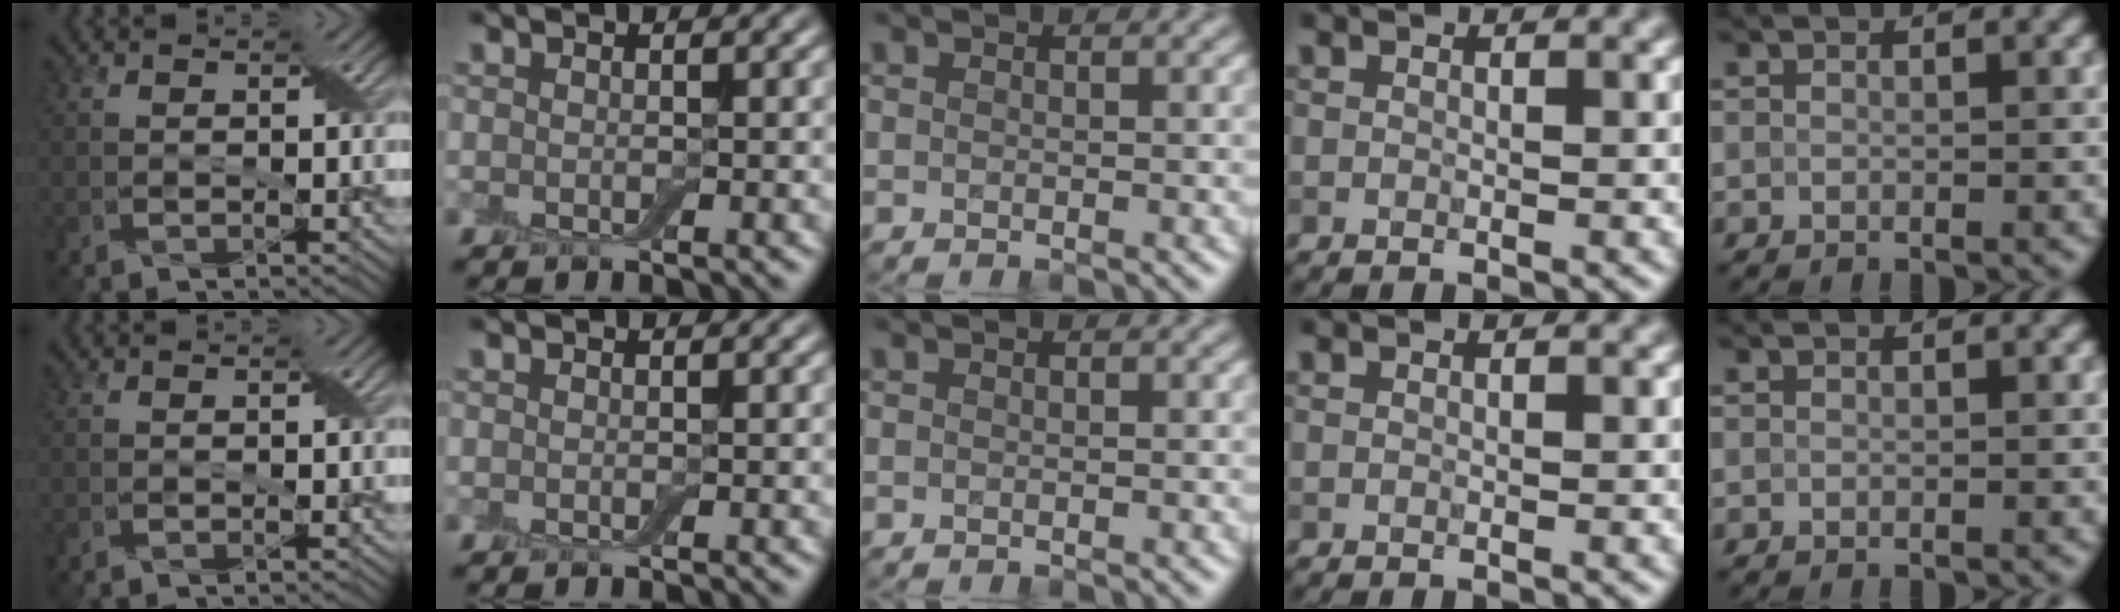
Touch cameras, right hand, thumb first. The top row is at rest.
{}